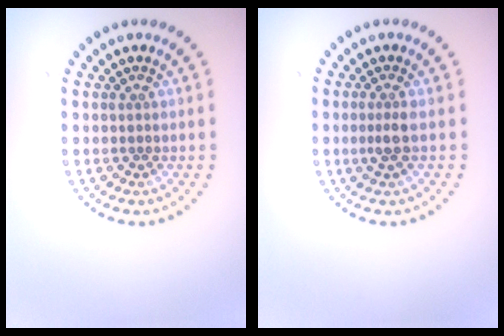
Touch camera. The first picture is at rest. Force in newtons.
{"total": 1.3, "press": 1.0, "slide": 0.8}